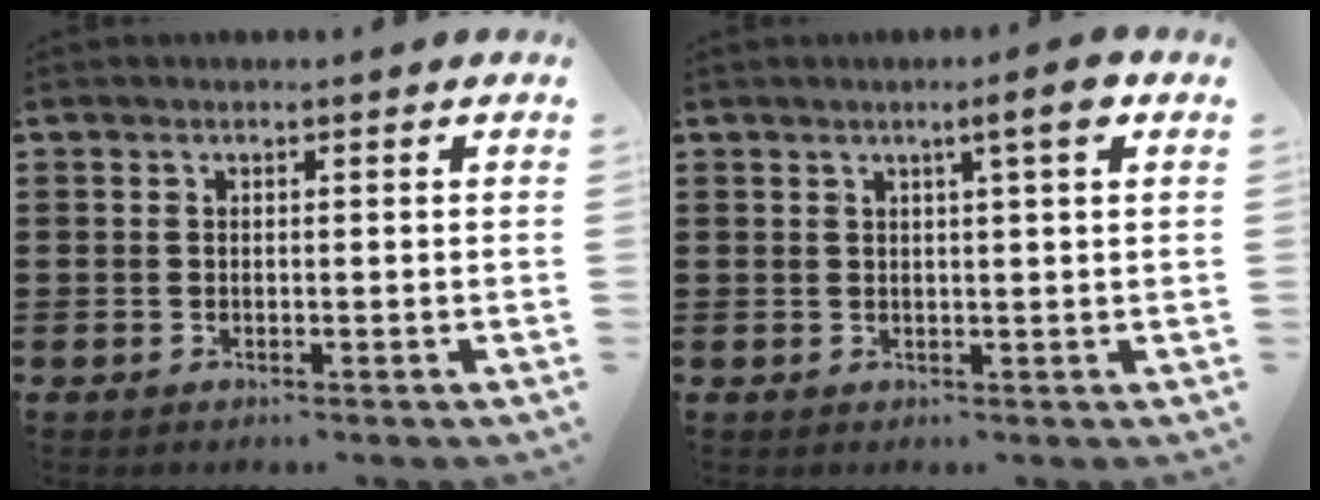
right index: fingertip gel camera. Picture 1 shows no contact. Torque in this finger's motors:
{"motor_torque": [0.64, -0.09, 0.10, 0.04]}